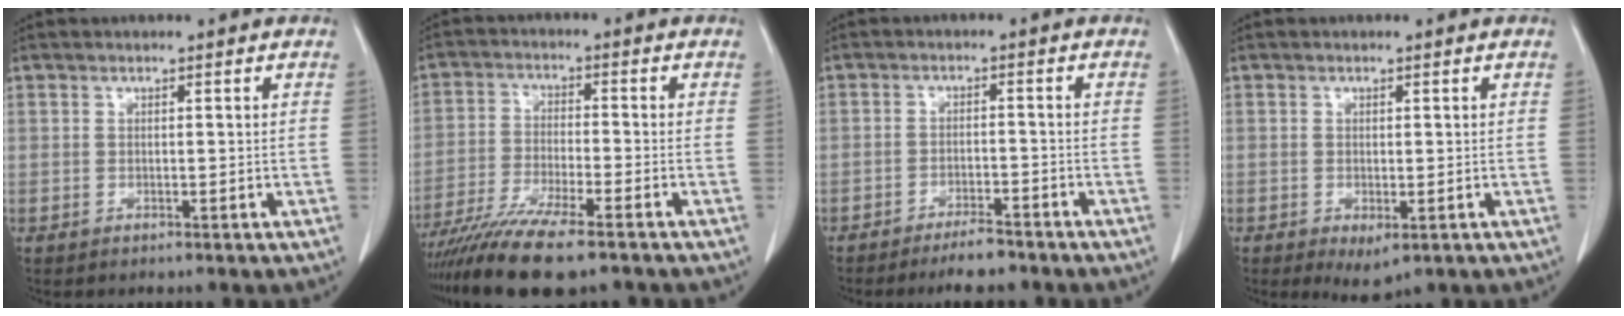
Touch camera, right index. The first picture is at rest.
{"total": 12.7, "force": [-9.9, 1.2, 7.9], "torque": [-0.143, -0.031, -0.167]}
{"total": 4.8, "force": [-4.1, 1.0, 2.2], "torque": [-0.035, -0.004, -0.068]}
{"total": 3.3, "force": [-1.4, 1.5, 2.6], "torque": [-0.037, -0.006, -0.010]}